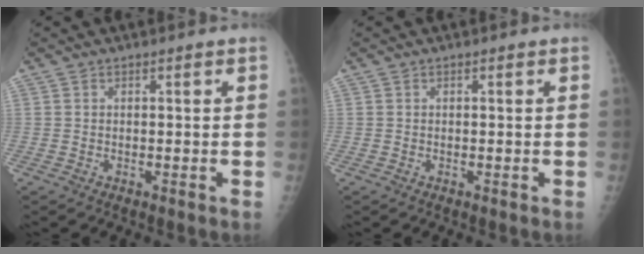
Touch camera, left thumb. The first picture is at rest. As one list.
[{"total": 0.0}]